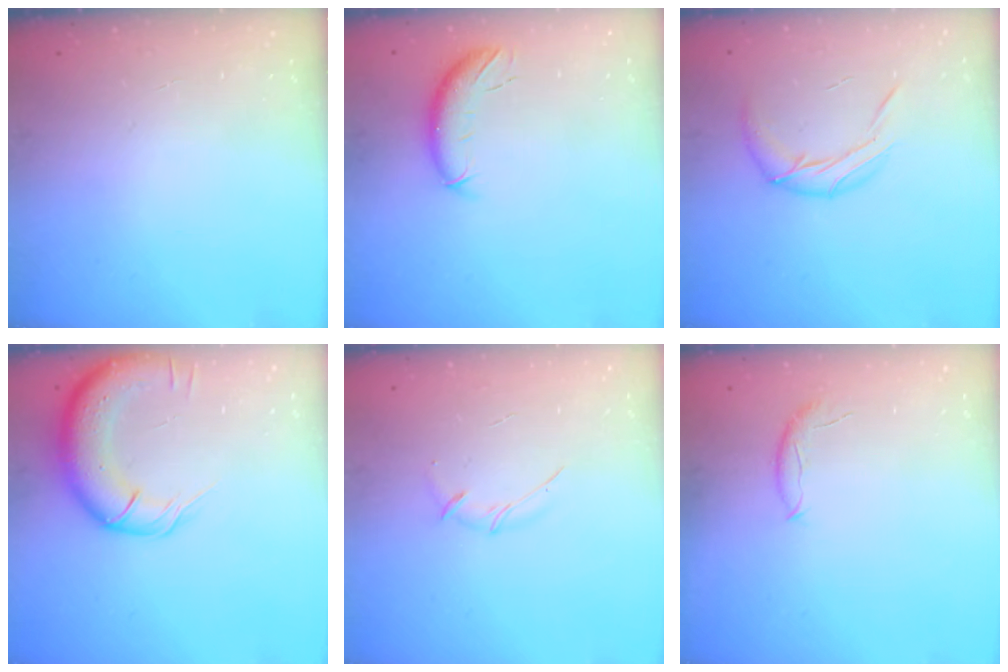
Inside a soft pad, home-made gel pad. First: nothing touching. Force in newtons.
{"total": 8.2, "press": 8.1, "slide": 1.2}
{"total": 10.8, "press": 10.5, "slide": 2.3}
{"total": 14.6, "press": 14.1, "slide": 3.5}
{"total": 3.8, "press": 3.7, "slide": 0.9}
{"total": 7.5, "press": 7.5, "slide": 0.9}